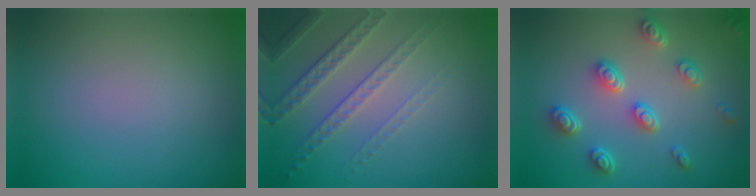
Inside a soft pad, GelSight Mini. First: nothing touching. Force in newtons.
{"total": 4.8, "press": 3.1, "slide": 3.7}
{"total": 4.5, "press": 3.7, "slide": 2.6}